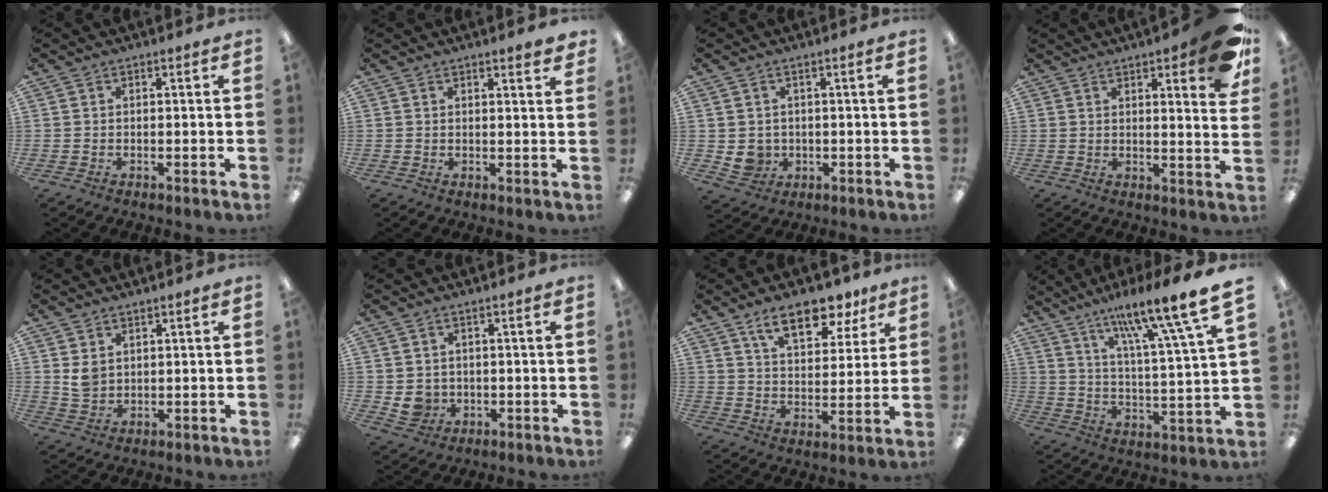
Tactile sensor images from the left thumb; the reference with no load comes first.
{"total": 2.0, "force": [1.8, -0.1, 0.8], "torque": [-0.012, -0.007, 0.031]}
{"total": 3.8, "force": [0.7, 3.6, 1.0], "torque": [-0.024, -0.002, 0.015]}
{"total": 9.5, "force": [6.0, 2.1, 7.0], "torque": [-0.090, -0.030, 0.096]}
{"total": 3.6, "force": [1.9, 2.4, 1.8], "torque": [-0.030, -0.003, 0.036]}
{"total": 3.9, "force": [0.6, 3.7, 1.1], "torque": [-0.026, 0.001, 0.012]}
{"total": 13.1, "force": [9.1, 6.1, 7.2], "torque": [-0.107, -0.037, 0.160]}
{"total": 16.2, "force": [12.4, 1.6, 10.3], "torque": [-0.167, -0.083, 0.195]}